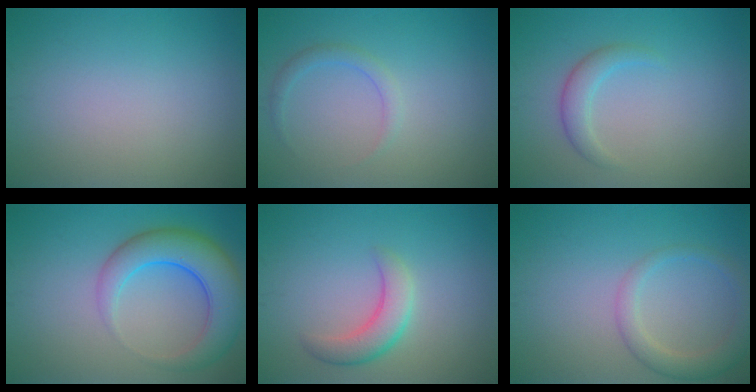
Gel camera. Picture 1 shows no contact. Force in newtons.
{"total": 1.4, "press": 1.4, "slide": 0.2}
{"total": 2.0, "press": 2.0, "slide": 0.1}
{"total": 6.8, "press": 6.7, "slide": 0.3}
{"total": 3.2, "press": 3.2, "slide": 0.2}
{"total": 2.9, "press": 2.9, "slide": 0.2}